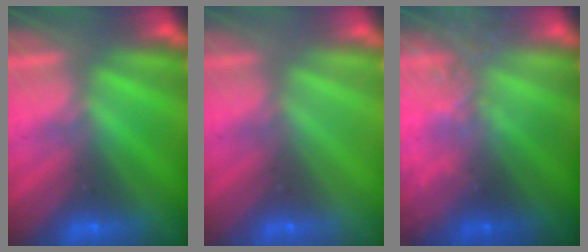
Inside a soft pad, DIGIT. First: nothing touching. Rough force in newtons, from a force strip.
{"total": 2.9}
{"total": 2.3}